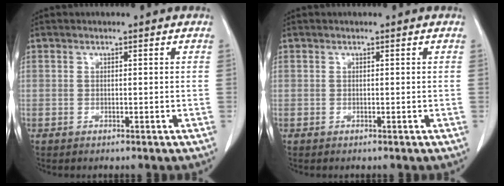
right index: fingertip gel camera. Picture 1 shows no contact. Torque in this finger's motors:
{"motor_torque": [0.00, 0.00, 0.00, 0.00]}